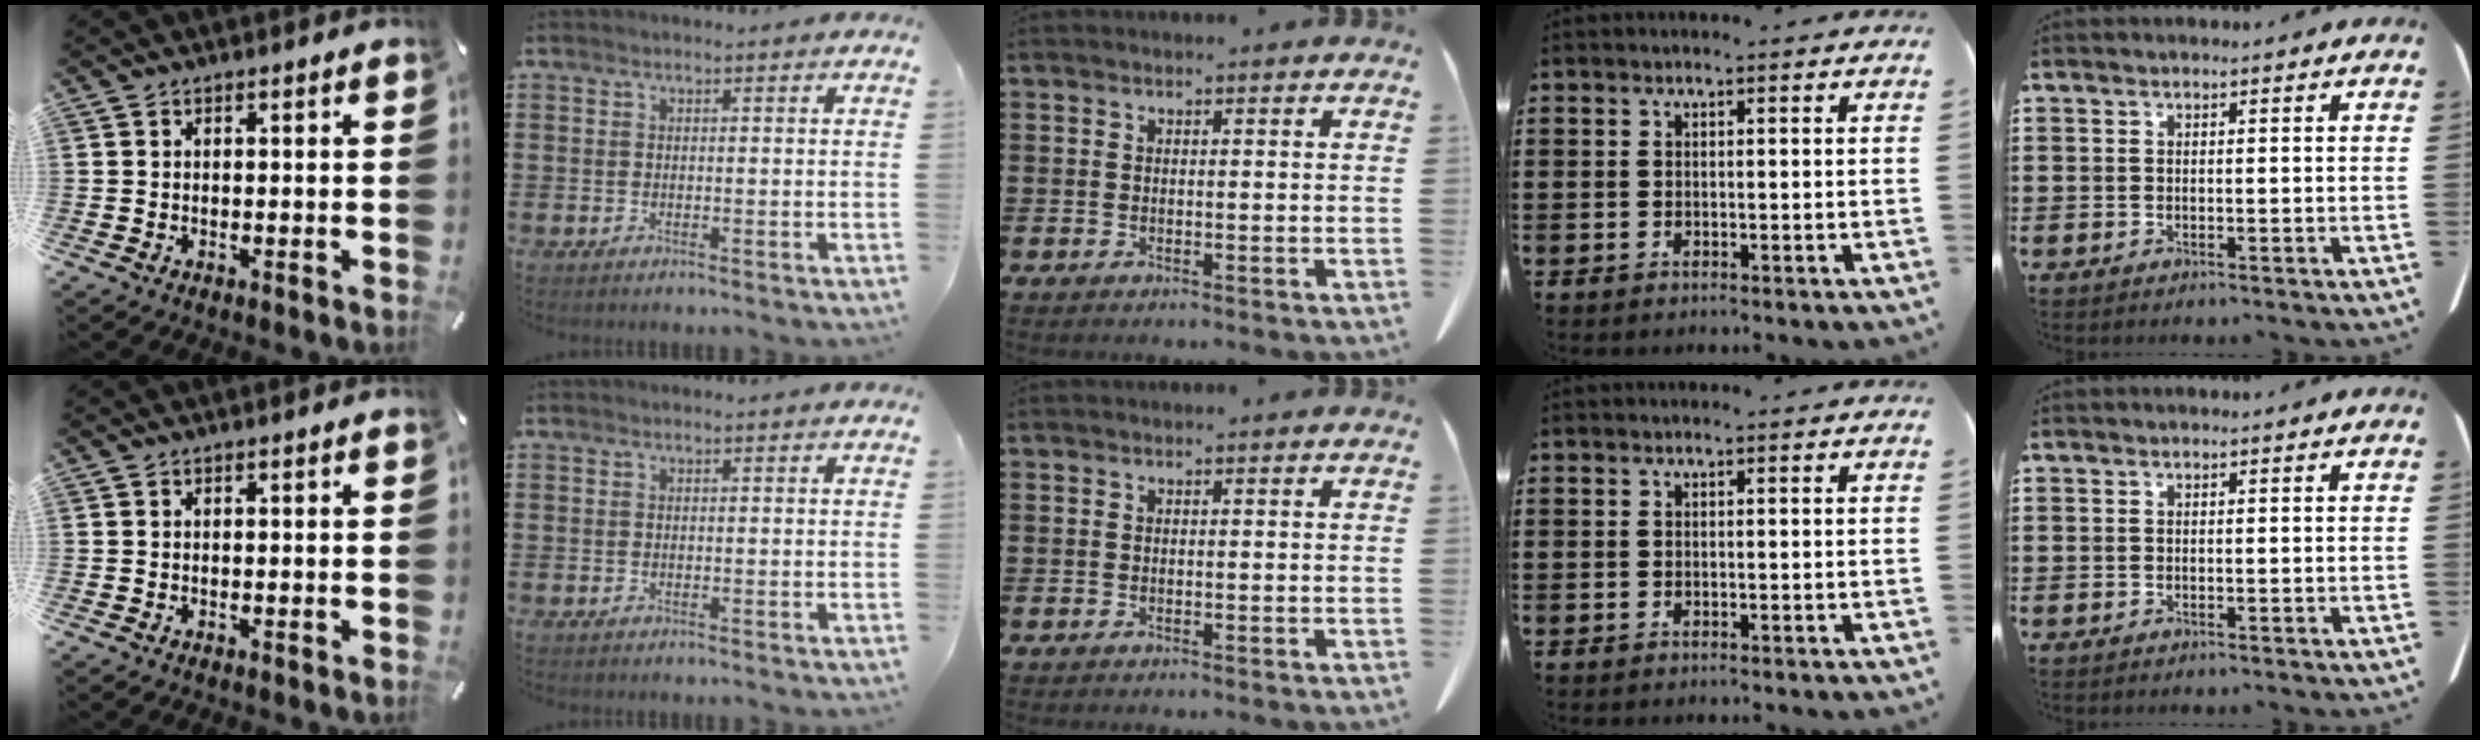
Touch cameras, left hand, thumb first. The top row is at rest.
{}